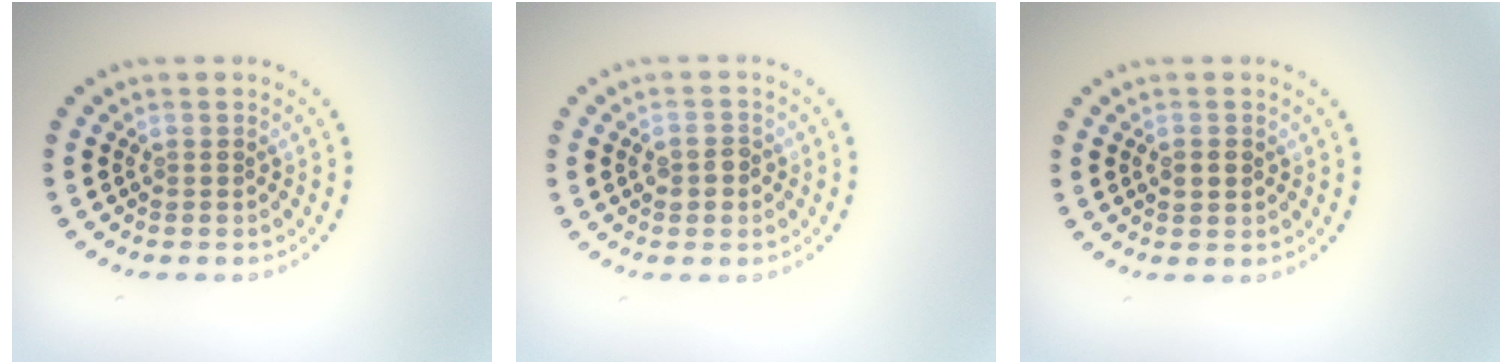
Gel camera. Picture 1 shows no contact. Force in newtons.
{"total": 1.6, "press": 1.6, "slide": 0.3}
{"total": 1.7, "press": 1.7, "slide": 0.1}